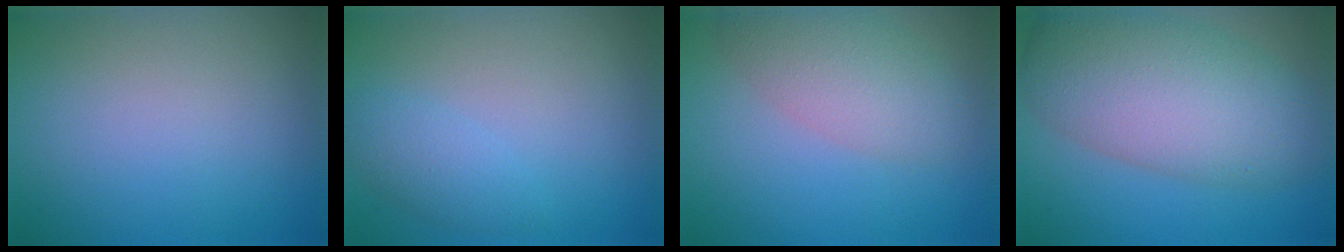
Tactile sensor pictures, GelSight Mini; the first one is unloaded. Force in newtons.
{"total": 2.2, "press": 2.2, "slide": 0.2}
{"total": 4.4, "press": 4.4, "slide": 0.2}
{"total": 9.6, "press": 9.6, "slide": 0.3}